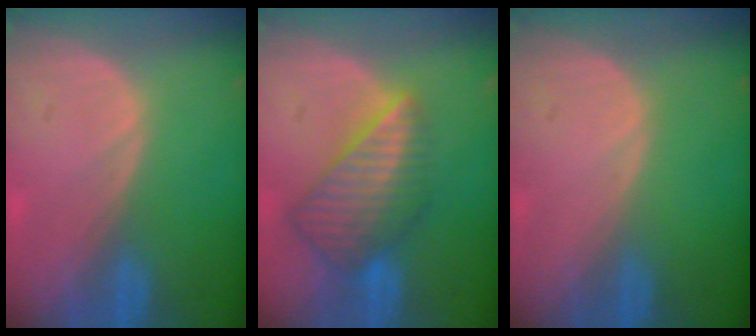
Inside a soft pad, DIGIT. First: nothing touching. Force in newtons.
{"total": 8.7, "press": 7.6, "slide": 4.3}
{"total": 0.0}